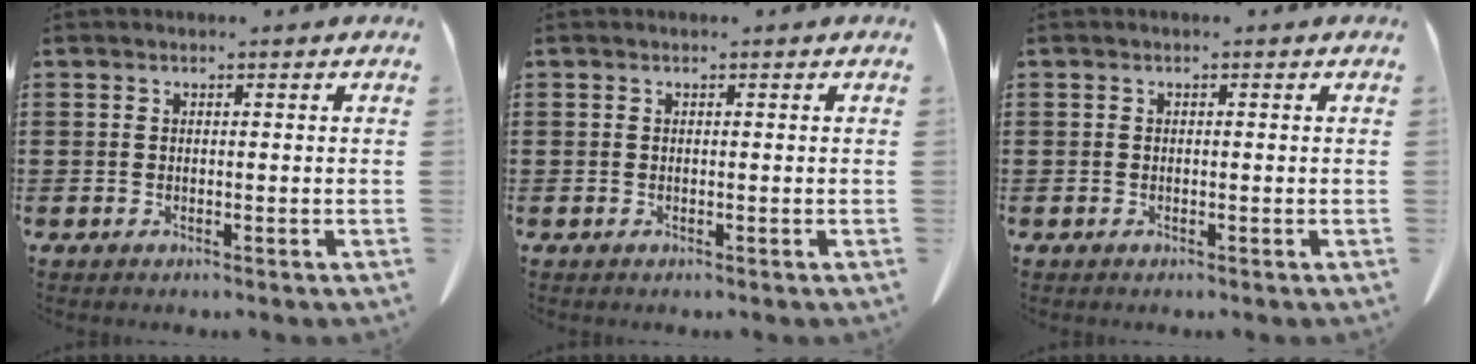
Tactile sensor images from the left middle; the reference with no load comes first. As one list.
[{"total": 0.0}, {"total": 0.0}]